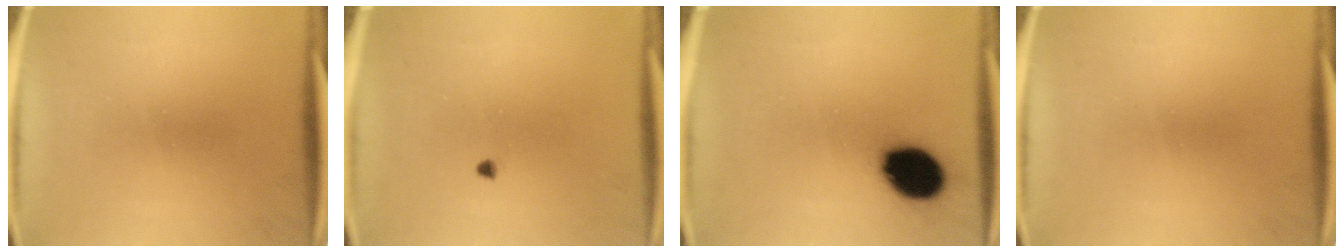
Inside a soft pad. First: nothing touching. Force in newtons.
{"total": 0.7}
{"total": 13.6}
{"total": 0.0}